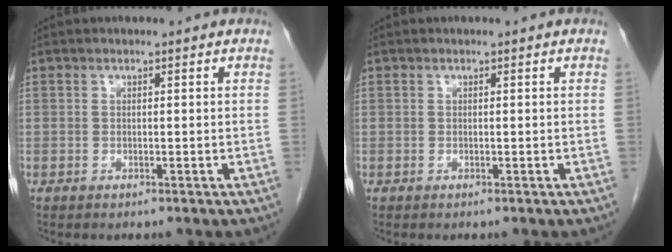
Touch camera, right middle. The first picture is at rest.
{"total": 0.0}